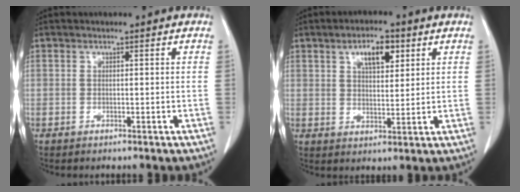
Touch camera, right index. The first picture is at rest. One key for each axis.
{"total": 7.0, "fx": 3.2, "fy": 3.1, "fz": 5.3, "tx": -0.092, "ty": 0.007, "tz": 0.057}